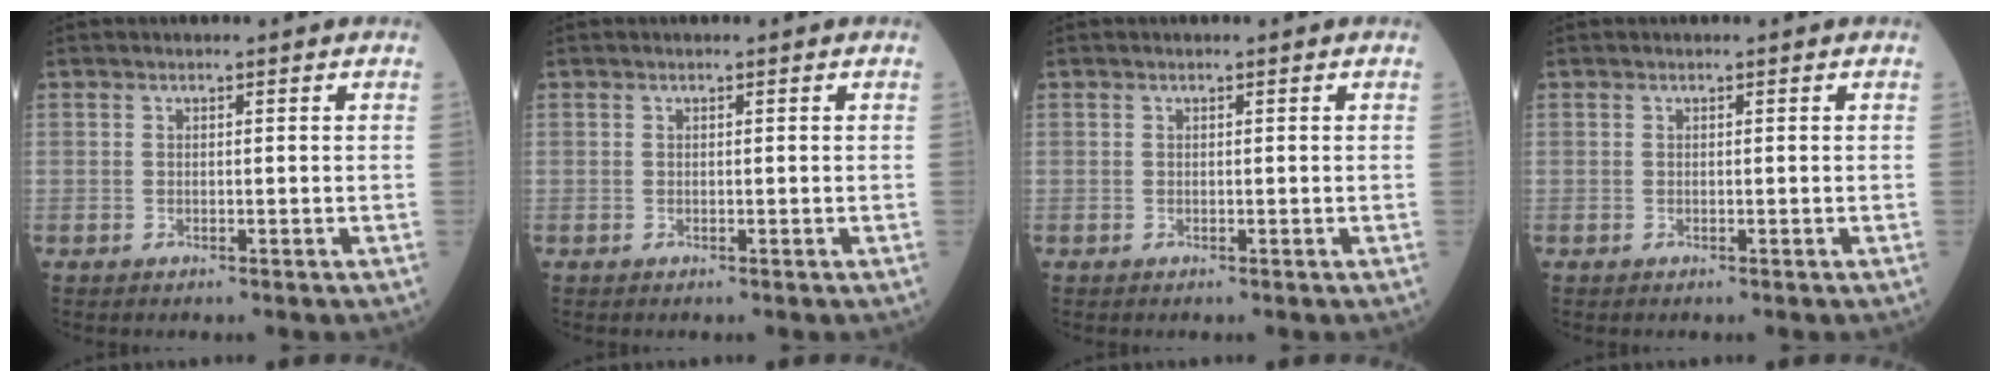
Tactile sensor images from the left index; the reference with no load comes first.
{"total": 0.0}
{"total": 0.0}
{"total": 0.0}